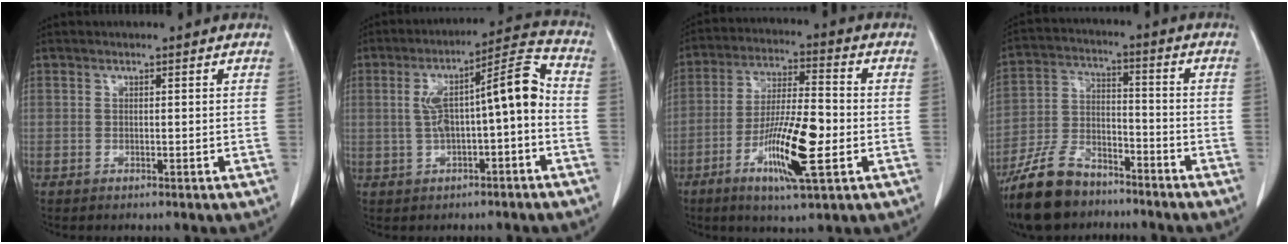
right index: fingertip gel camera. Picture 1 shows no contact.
{"total": 10.8, "force": [-0.6, 1.7, 10.7], "torque": [-0.176, 0.043, -0.006]}
{"total": 13.2, "force": [-4.2, 1.9, 12.3], "torque": [-0.234, -0.009, -0.072]}
{"total": 12.3, "force": [-9.7, 5.2, 5.5], "torque": [-0.125, -0.002, -0.179]}